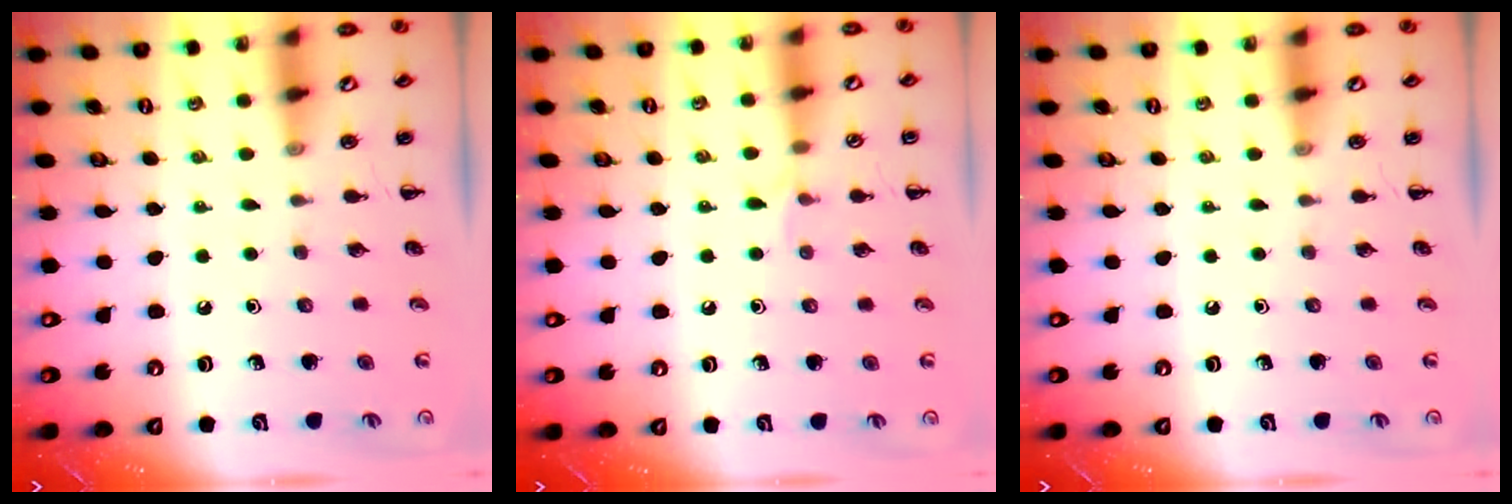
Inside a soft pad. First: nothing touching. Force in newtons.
{"total": 4.5, "press": 4.2, "slide": 1.5}
{"total": 0.0}